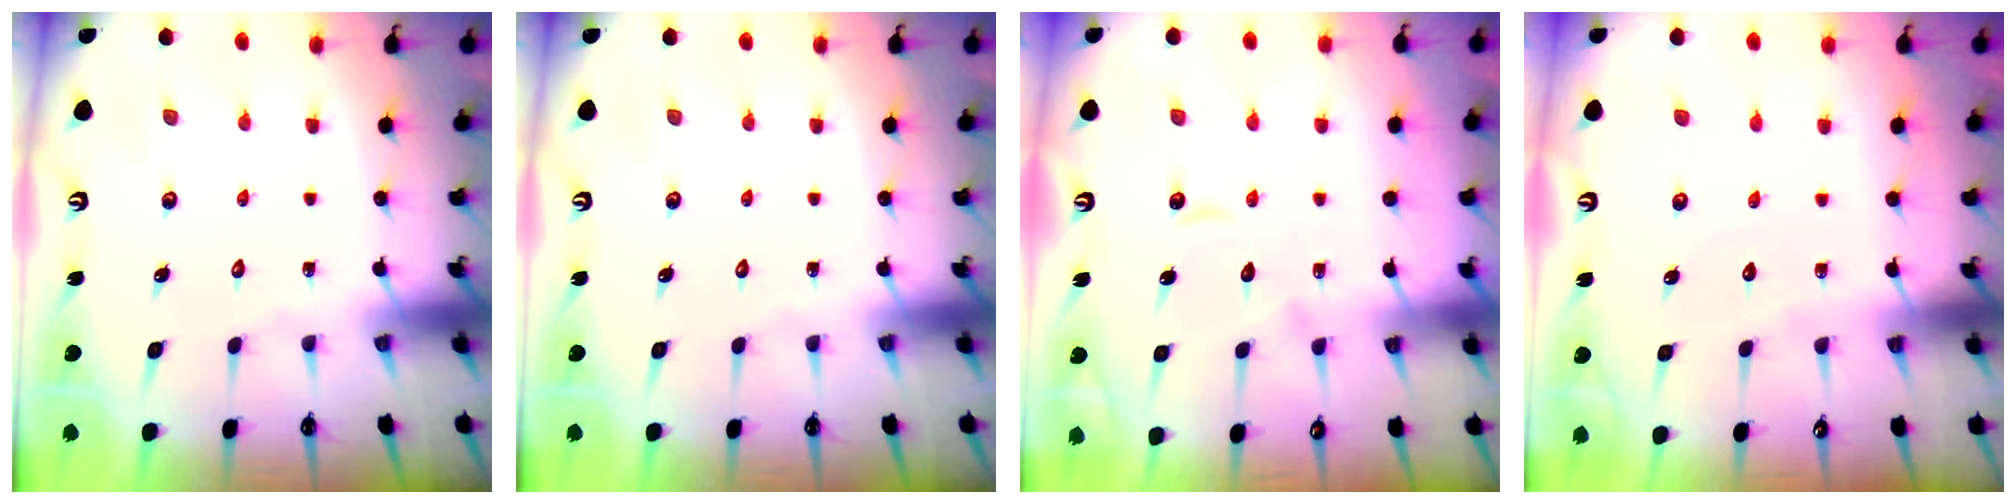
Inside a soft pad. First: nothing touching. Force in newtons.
{"total": 0.0}
{"total": 6.3, "press": 6.3, "slide": 0.6}
{"total": 3.4, "press": 3.4, "slide": 0.3}